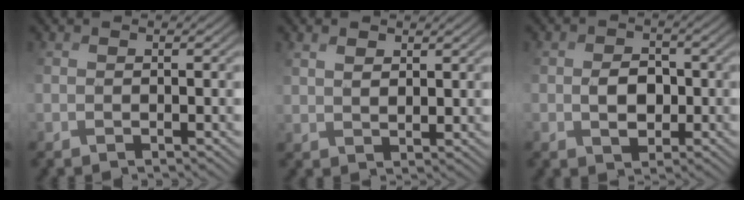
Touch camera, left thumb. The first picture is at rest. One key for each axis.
{"total": 3.1, "fx": 2.9, "fy": 1.0, "fz": 0.6, "tx": -0.017, "ty": 0.006, "tz": 0.059}
{"total": 3.7, "fx": 0.1, "fy": 2.9, "fz": 2.3, "tx": -0.033, "ty": 0.009, "tz": 0.002}